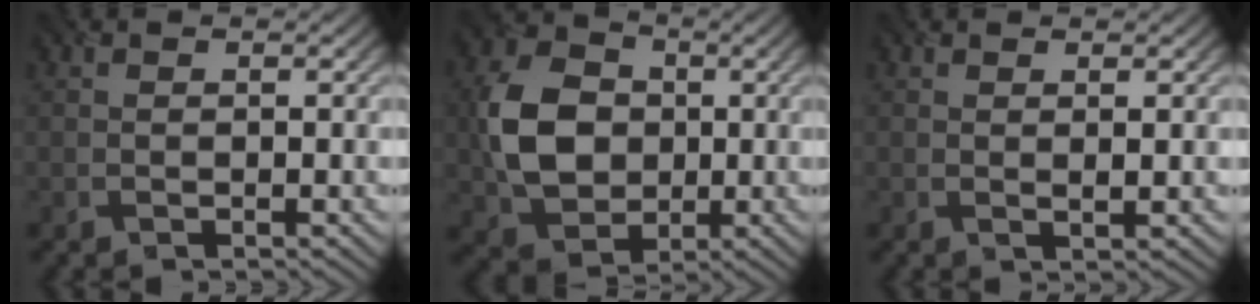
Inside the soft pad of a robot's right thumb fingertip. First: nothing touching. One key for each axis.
{"total": 9.0, "fx": 0.0, "fy": 7.3, "fz": 5.3, "tx": -0.131, "ty": 0.006, "tz": -0.001}
{"total": 1.0, "fx": 0.6, "fy": -0.1, "fz": 0.8, "tx": -0.017, "ty": 0.000, "tz": 0.010}